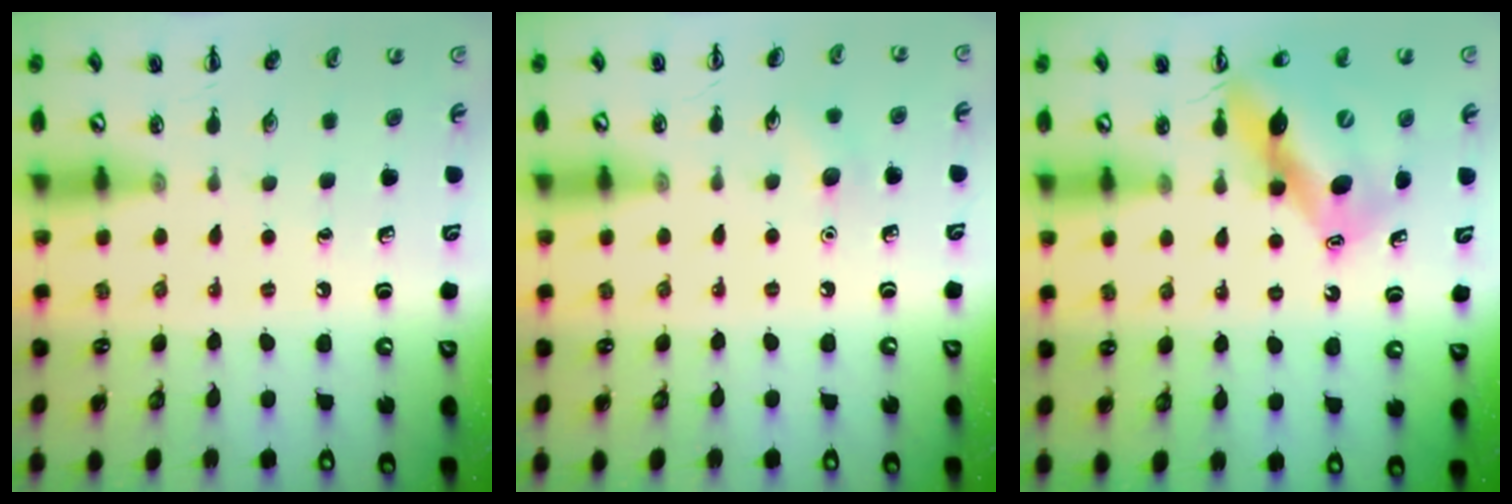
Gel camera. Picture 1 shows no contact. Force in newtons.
{"total": 5.0, "press": 4.7, "slide": 1.5}
{"total": 13.4, "press": 12.8, "slide": 4.1}